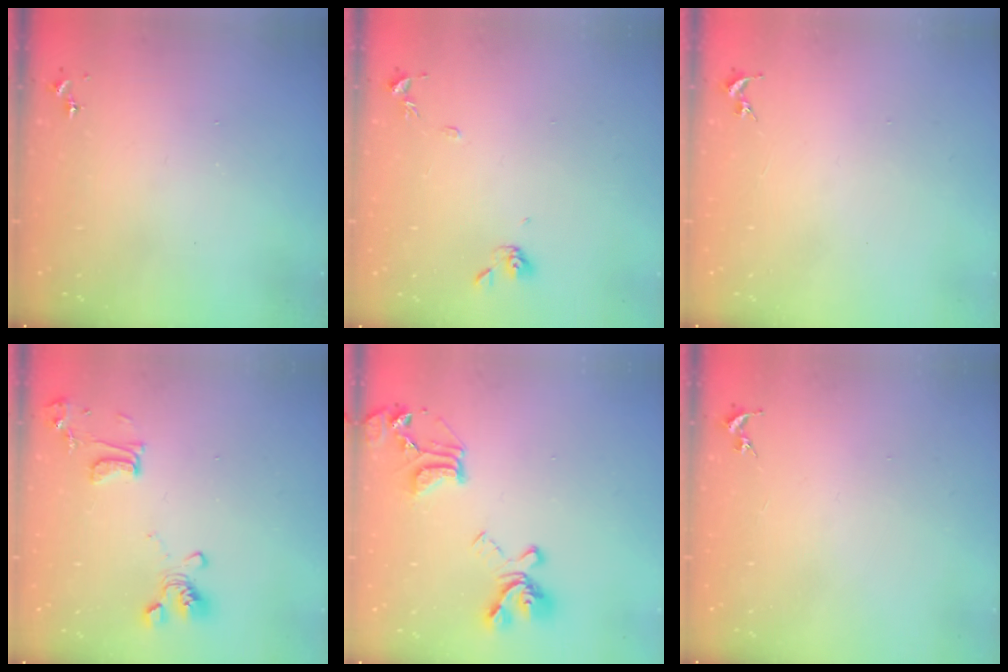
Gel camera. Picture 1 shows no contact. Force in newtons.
{"total": 6.1, "press": 6.0, "slide": 1.1}
{"total": 0.0}
{"total": 13.5, "press": 13.4, "slide": 1.8}
{"total": 18.9, "press": 18.8, "slide": 1.9}
{"total": 0.0}